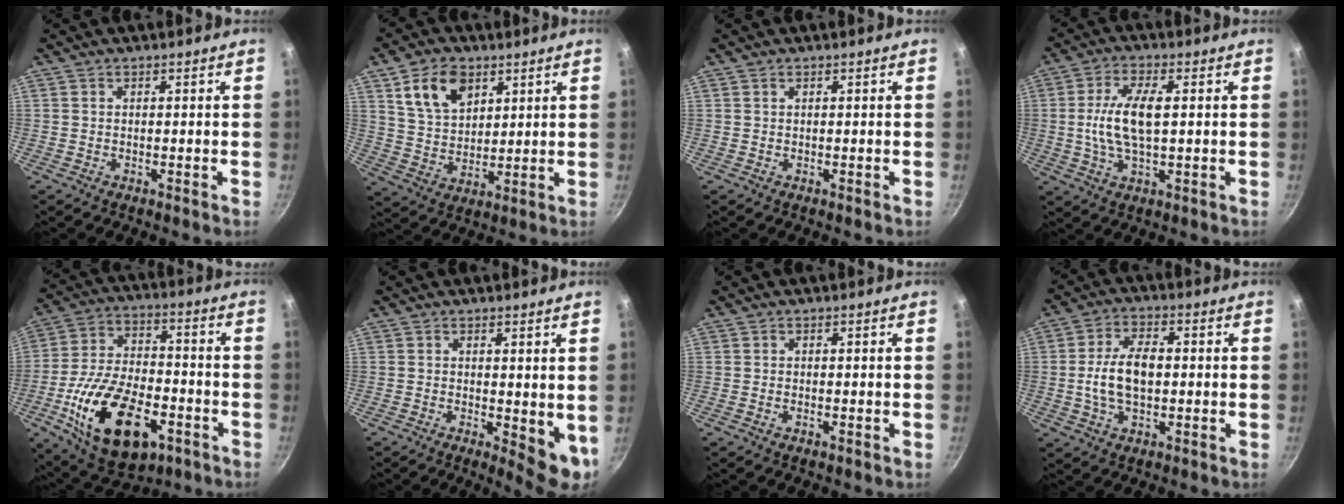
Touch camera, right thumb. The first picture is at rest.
{"total": 11.1, "force": [5.4, 7.3, 6.4], "torque": [-0.090, -0.018, 0.105]}
{"total": 0.0}
{"total": 10.0, "force": [0.9, 4.1, 9.0], "torque": [-0.179, 0.008, 0.012]}
{"total": 22.2, "force": [-8.3, 12.1, 16.7], "torque": [-0.288, 0.026, -0.135]}
{"total": 6.4, "force": [0.4, 2.7, 5.8], "torque": [-0.064, -0.010, 0.012]}
{"total": 0.9, "force": [-0.3, 0.4, 0.7], "torque": [-0.013, 0.000, -0.005]}
{"total": 9.5, "force": [-0.1, 5.4, 7.9], "torque": [-0.141, 0.016, -0.007]}